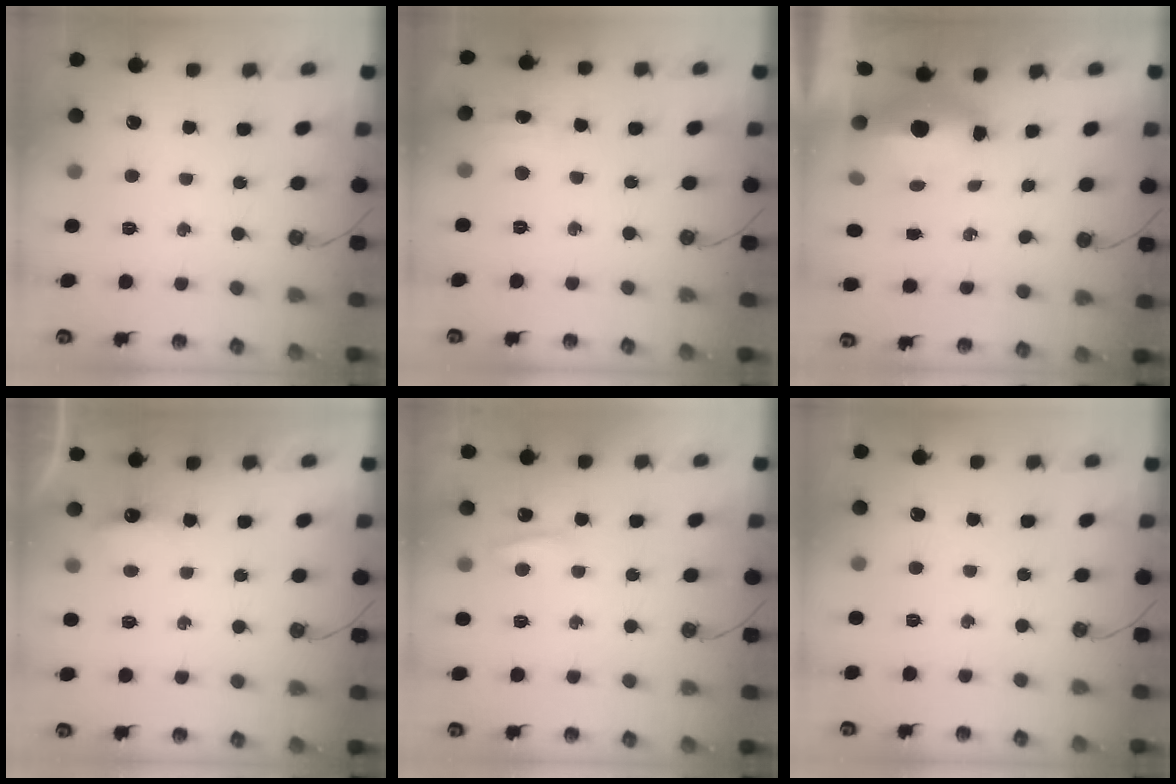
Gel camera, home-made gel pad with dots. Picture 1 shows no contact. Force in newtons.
{"total": 5.1, "press": 5.0, "slide": 0.7}
{"total": 10.9, "press": 8.9, "slide": 6.3}
{"total": 4.0, "press": 3.9, "slide": 0.7}
{"total": 4.5, "press": 4.4, "slide": 0.8}
{"total": 0.0}